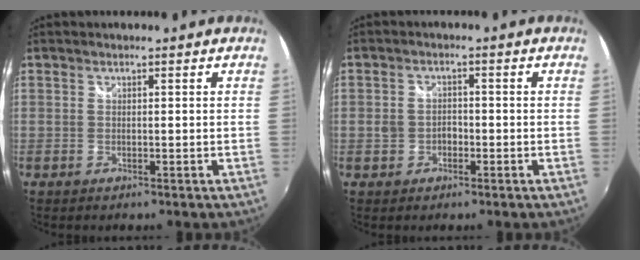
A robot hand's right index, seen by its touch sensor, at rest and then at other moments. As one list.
[{"total": 2.9, "force": [-1.1, 2.5, 1.1], "torque": [-0.021, 0.005, -0.017]}]